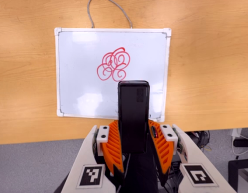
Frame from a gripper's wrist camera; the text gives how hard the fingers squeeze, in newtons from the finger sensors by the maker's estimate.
{"total": 4.9, "left": 3.3, "right": 6.5}